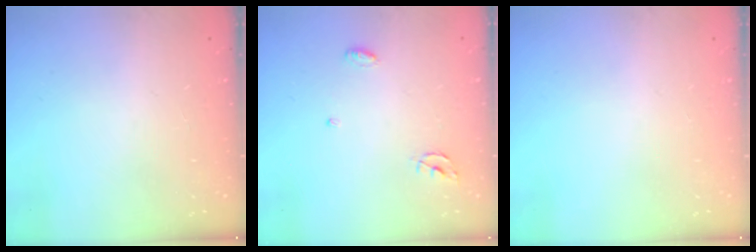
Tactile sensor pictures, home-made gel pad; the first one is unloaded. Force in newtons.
{"total": 3.9, "press": 3.9, "slide": 0.2}
{"total": 0.0}